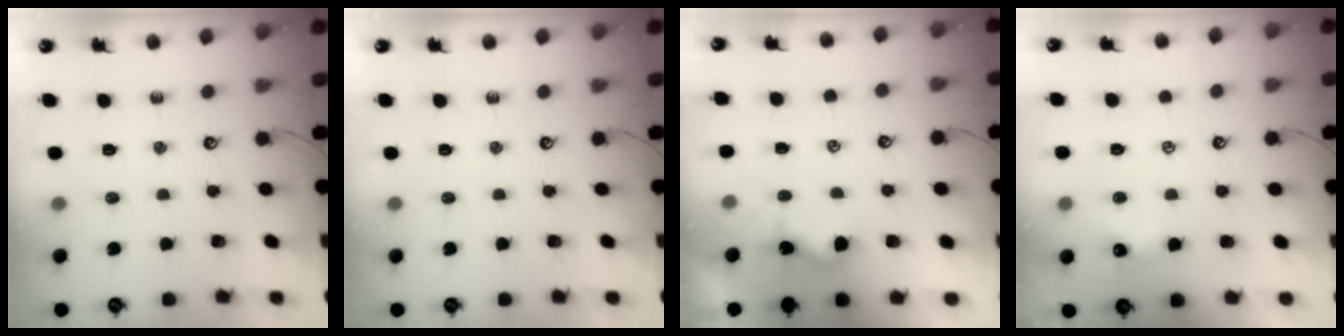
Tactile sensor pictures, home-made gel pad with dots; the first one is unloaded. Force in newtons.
{"total": 0.0}
{"total": 0.6, "press": 0.4, "slide": 0.5}
{"total": 0.0}